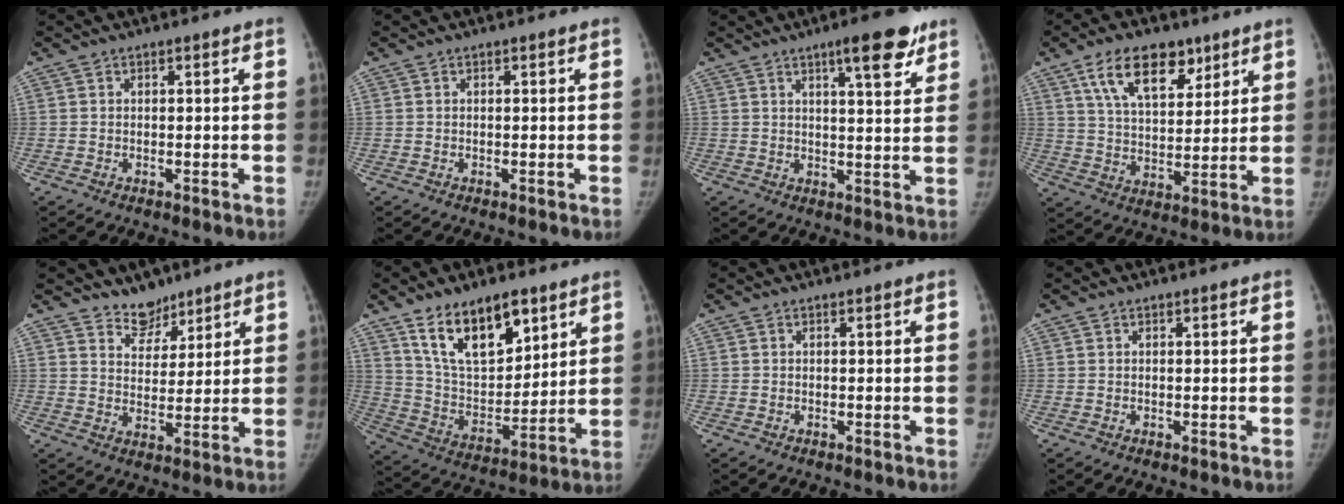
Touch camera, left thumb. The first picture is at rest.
{"total": 0.0}
{"total": 9.3, "force": [5.8, 2.2, 7.0], "torque": [-0.080, -0.029, 0.079]}
{"total": 13.8, "force": [7.9, 7.3, 8.6], "torque": [-0.112, -0.033, 0.142]}
{"total": 5.8, "force": [4.9, 3.0, 0.7], "torque": [0.021, -0.042, 0.088]}
{"total": 17.0, "force": [10.3, 8.7, 10.4], "torque": [-0.126, -0.057, 0.195]}
{"total": 0.0}
{"total": 0.0}